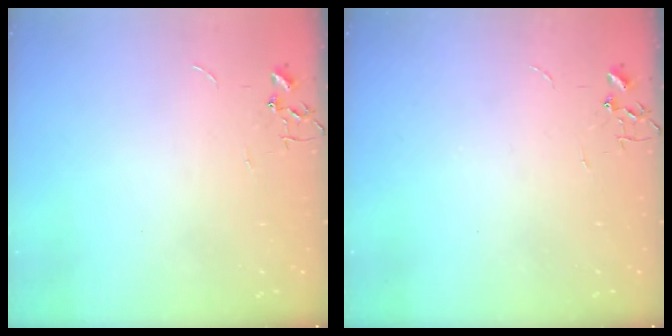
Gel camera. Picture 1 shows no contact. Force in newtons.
{"total": 0.0}